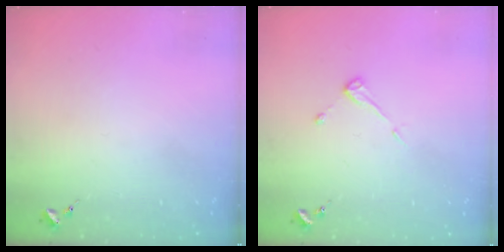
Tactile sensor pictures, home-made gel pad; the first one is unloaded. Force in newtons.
{"total": 3.9, "press": 3.9, "slide": 0.4}